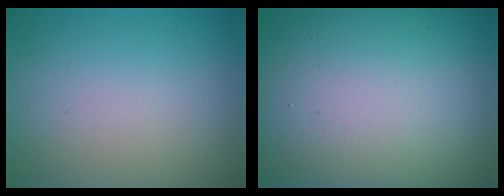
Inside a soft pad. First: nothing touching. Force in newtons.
{"total": 19.5, "press": 19.5, "slide": 0.9}